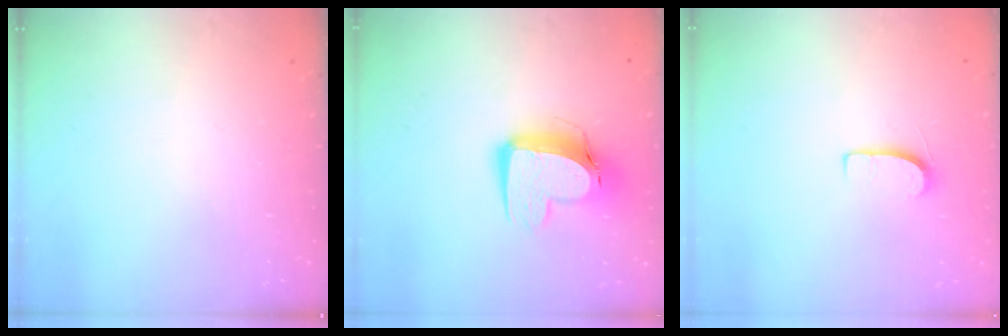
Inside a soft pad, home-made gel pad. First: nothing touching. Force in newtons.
{"total": 12.0, "press": 12.0, "slide": 1.2}
{"total": 6.2, "press": 6.2, "slide": 0.6}